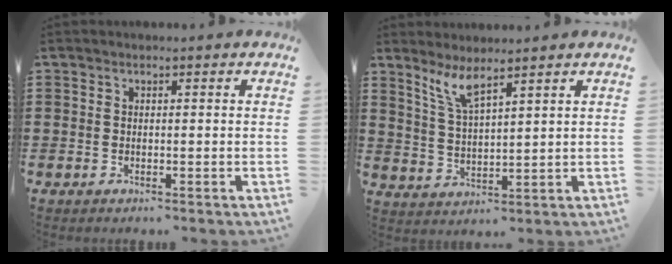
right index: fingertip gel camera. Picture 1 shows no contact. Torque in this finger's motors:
{"motor_torque": [0.17, 0.04, 0.19, 0.08]}